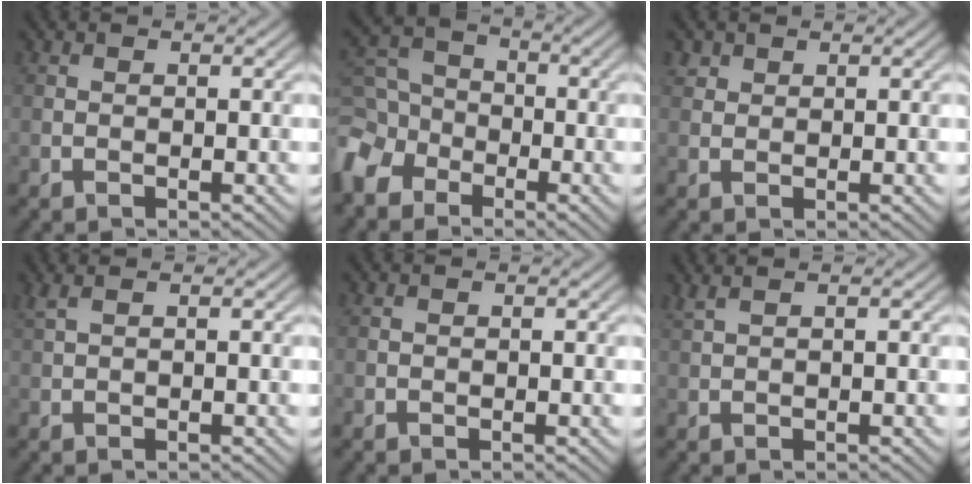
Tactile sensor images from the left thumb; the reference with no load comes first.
{"total": 8.2, "force": [-3.8, 6.2, 3.9], "torque": [-0.116, -0.013, -0.088]}
{"total": 1.4, "force": [1.0, 0.9, 0.2], "torque": [-0.006, 0.003, 0.022]}
{"total": 1.3, "force": [0.8, 0.2, 0.9], "torque": [-0.028, 0.008, 0.018]}
{"total": 0.0}
{"total": 1.6, "force": [1.2, 0.2, 1.0], "torque": [-0.029, 0.007, 0.020]}